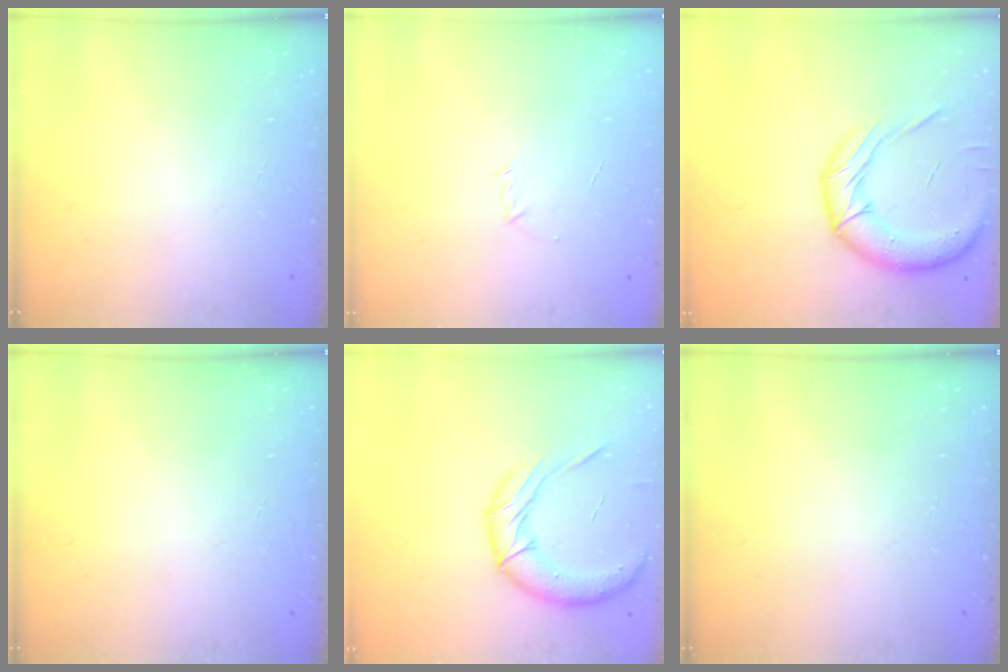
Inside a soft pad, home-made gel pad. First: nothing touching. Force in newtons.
{"total": 2.9, "press": 2.8, "slide": 0.8}
{"total": 18.1, "press": 17.9, "slide": 2.6}
{"total": 0.0}
{"total": 16.1, "press": 15.9, "slide": 2.5}
{"total": 0.0}